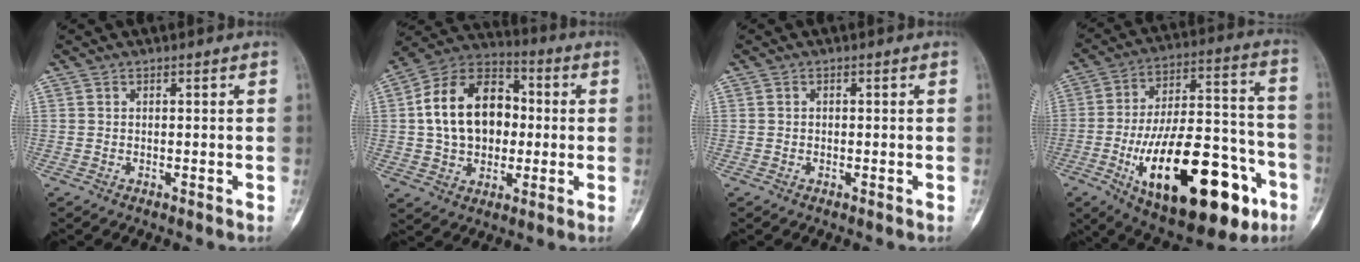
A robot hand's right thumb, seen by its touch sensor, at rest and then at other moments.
{"total": 18.5, "force": [1.2, 13.1, 12.9], "torque": [-0.184, 0.025, 0.017]}
{"total": 0.0}
{"total": 30.1, "force": [-11.9, 12.8, 24.5], "torque": [-0.371, 0.051, -0.168]}